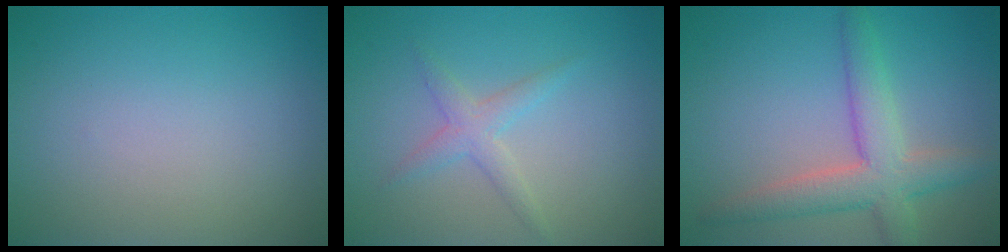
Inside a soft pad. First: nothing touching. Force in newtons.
{"total": 2.0, "press": 2.0, "slide": 0.1}
{"total": 5.1, "press": 5.1, "slide": 0.3}